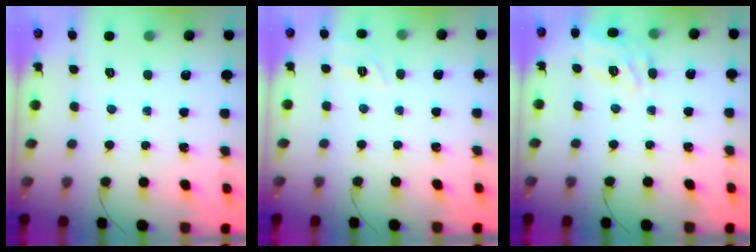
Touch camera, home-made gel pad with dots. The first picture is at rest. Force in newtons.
{"total": 8.8, "press": 8.6, "slide": 1.8}
{"total": 6.5, "press": 6.4, "slide": 1.0}